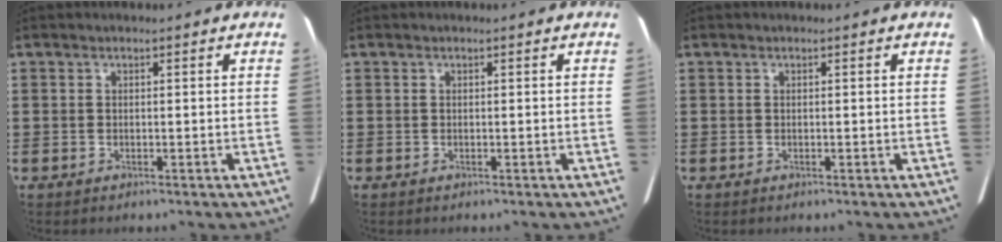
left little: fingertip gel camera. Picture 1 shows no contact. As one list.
[{"total": 0.0}, {"total": 0.0}]